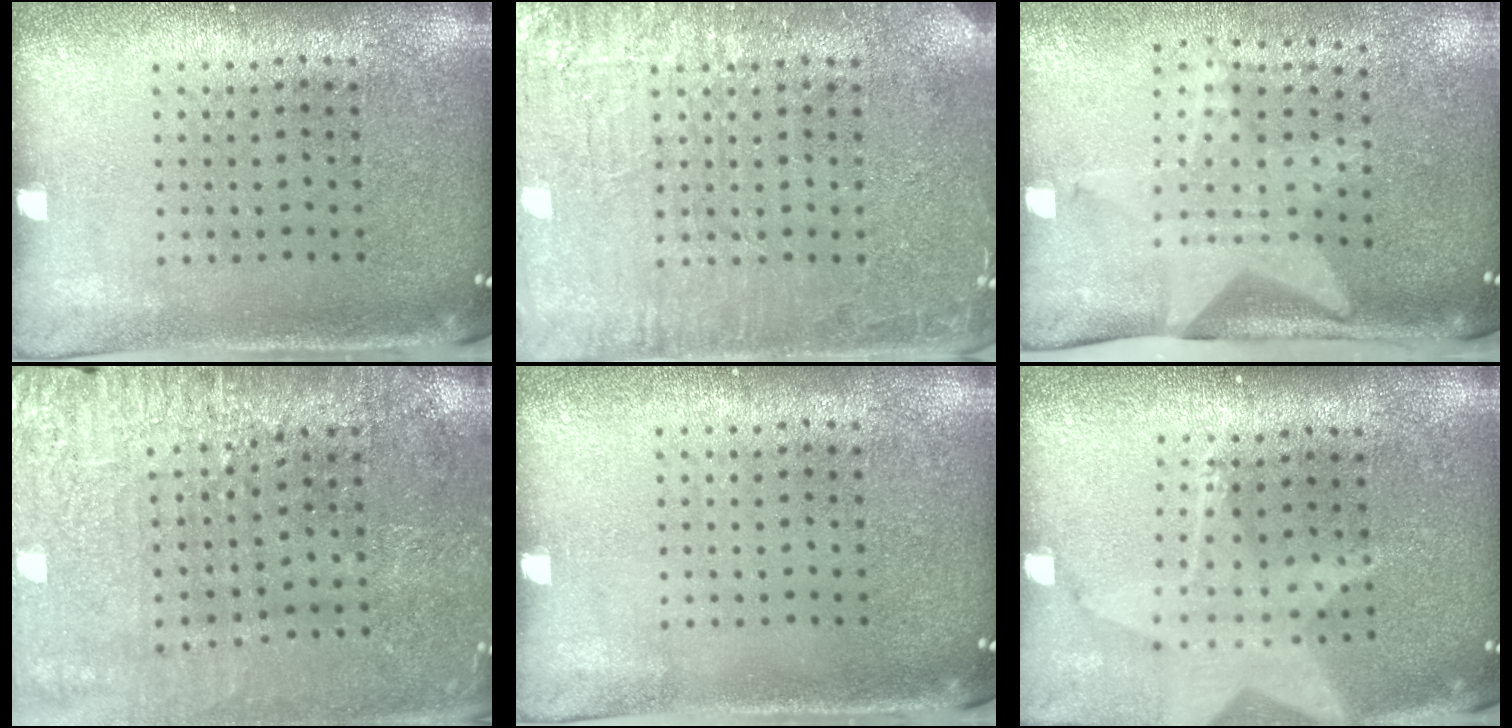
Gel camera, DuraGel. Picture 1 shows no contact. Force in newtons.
{"total": 5.3, "press": 5.2, "slide": 0.8}
{"total": 2.1, "press": 1.5, "slide": 1.4}
{"total": 3.0, "press": 3.0, "slide": 0.2}
{"total": 0.0}
{"total": 2.0, "press": 1.6, "slide": 1.3}